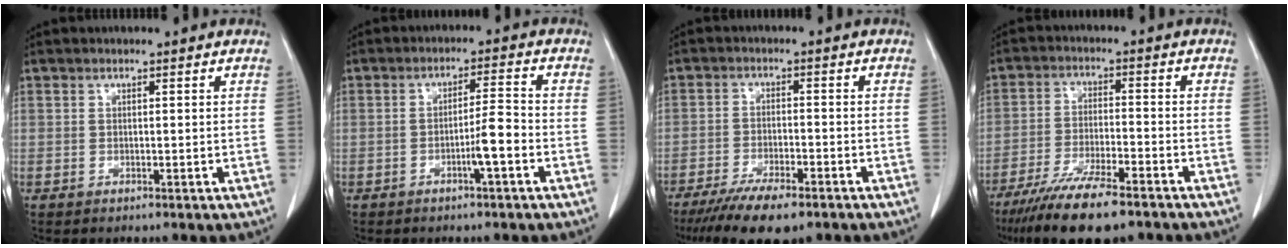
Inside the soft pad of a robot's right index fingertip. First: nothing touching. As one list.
[{"total": 4.0, "force": [-1.6, 0.0, 3.7], "torque": [-0.058, 0.002, -0.027]}, {"total": 9.8, "force": [-7.3, 2.3, 6.1], "torque": [-0.099, -0.018, -0.116]}, {"total": 13.0, "force": [-10.0, 2.1, 8.0], "torque": [-0.141, -0.030, -0.166]}]